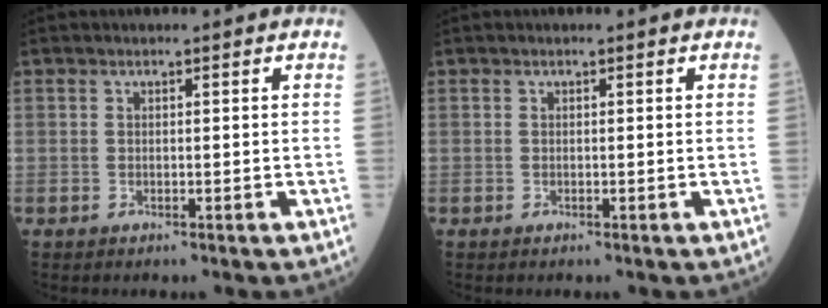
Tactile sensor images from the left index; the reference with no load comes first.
{"total": 0.0}